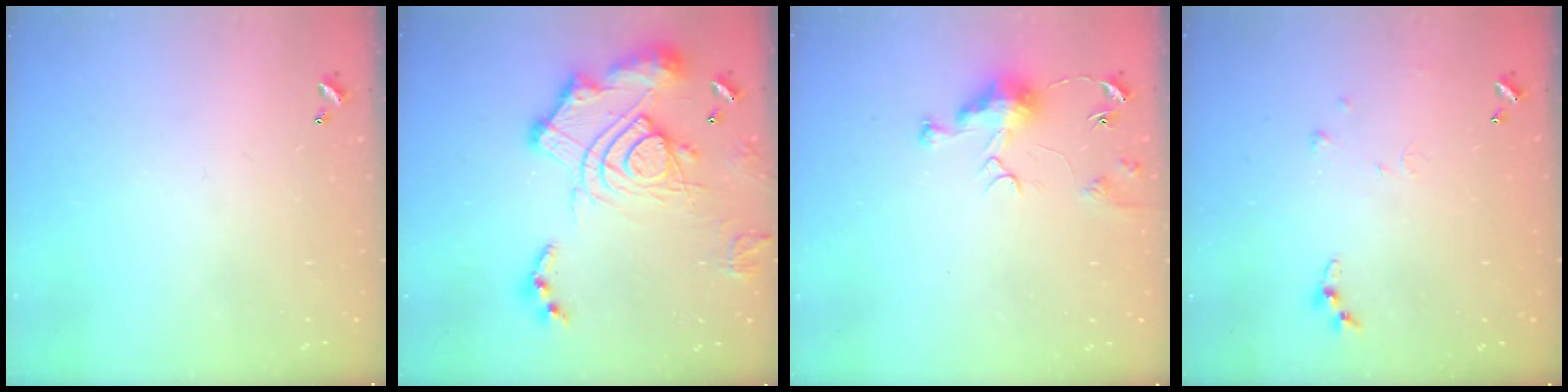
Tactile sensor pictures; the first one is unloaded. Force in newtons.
{"total": 20.2, "press": 20.0, "slide": 2.4}
{"total": 7.0, "press": 7.0, "slide": 0.7}
{"total": 5.1, "press": 5.0, "slide": 0.8}